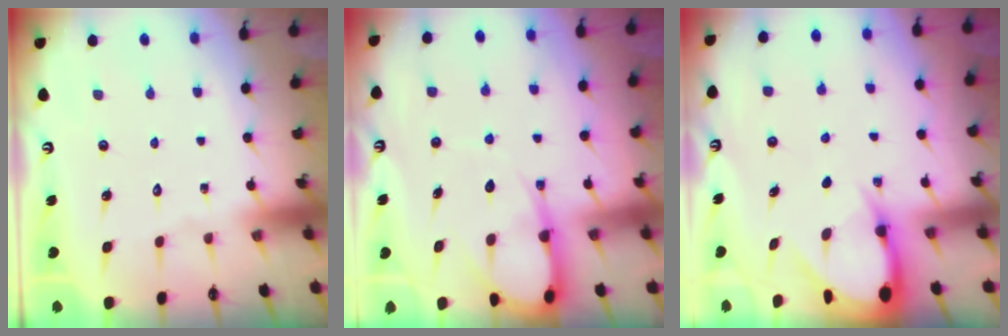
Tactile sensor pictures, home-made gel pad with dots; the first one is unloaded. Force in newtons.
{"total": 7.7, "press": 7.6, "slide": 1.1}
{"total": 5.7, "press": 5.7, "slide": 0.7}